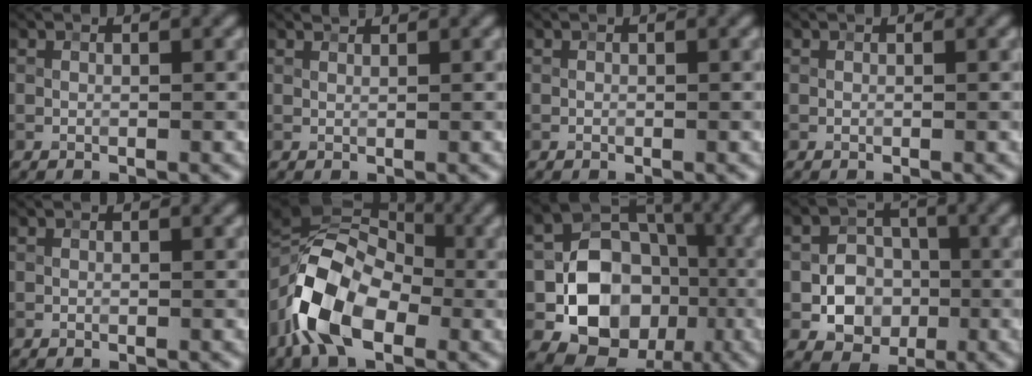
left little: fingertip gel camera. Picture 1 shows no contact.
{"total": 0.7, "force": [0.7, 0.0, 0.2], "torque": [-0.008, -0.003, 0.010]}
{"total": 0.0}
{"total": 0.0}
{"total": 0.0}
{"total": 12.0, "force": [-3.9, 7.0, 8.9], "torque": [-0.179, 0.005, -0.090]}
{"total": 10.0, "force": [-2.4, 8.1, 5.5], "torque": [-0.076, -0.007, -0.040]}
{"total": 5.0, "force": [-1.2, 4.1, 2.5], "torque": [-0.031, -0.001, -0.021]}